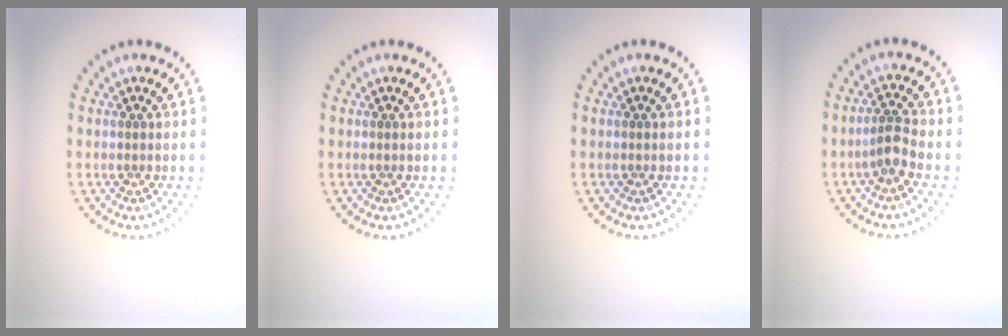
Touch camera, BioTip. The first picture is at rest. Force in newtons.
{"total": 0.0}
{"total": 0.0}
{"total": 2.0, "press": 1.7, "slide": 1.1}